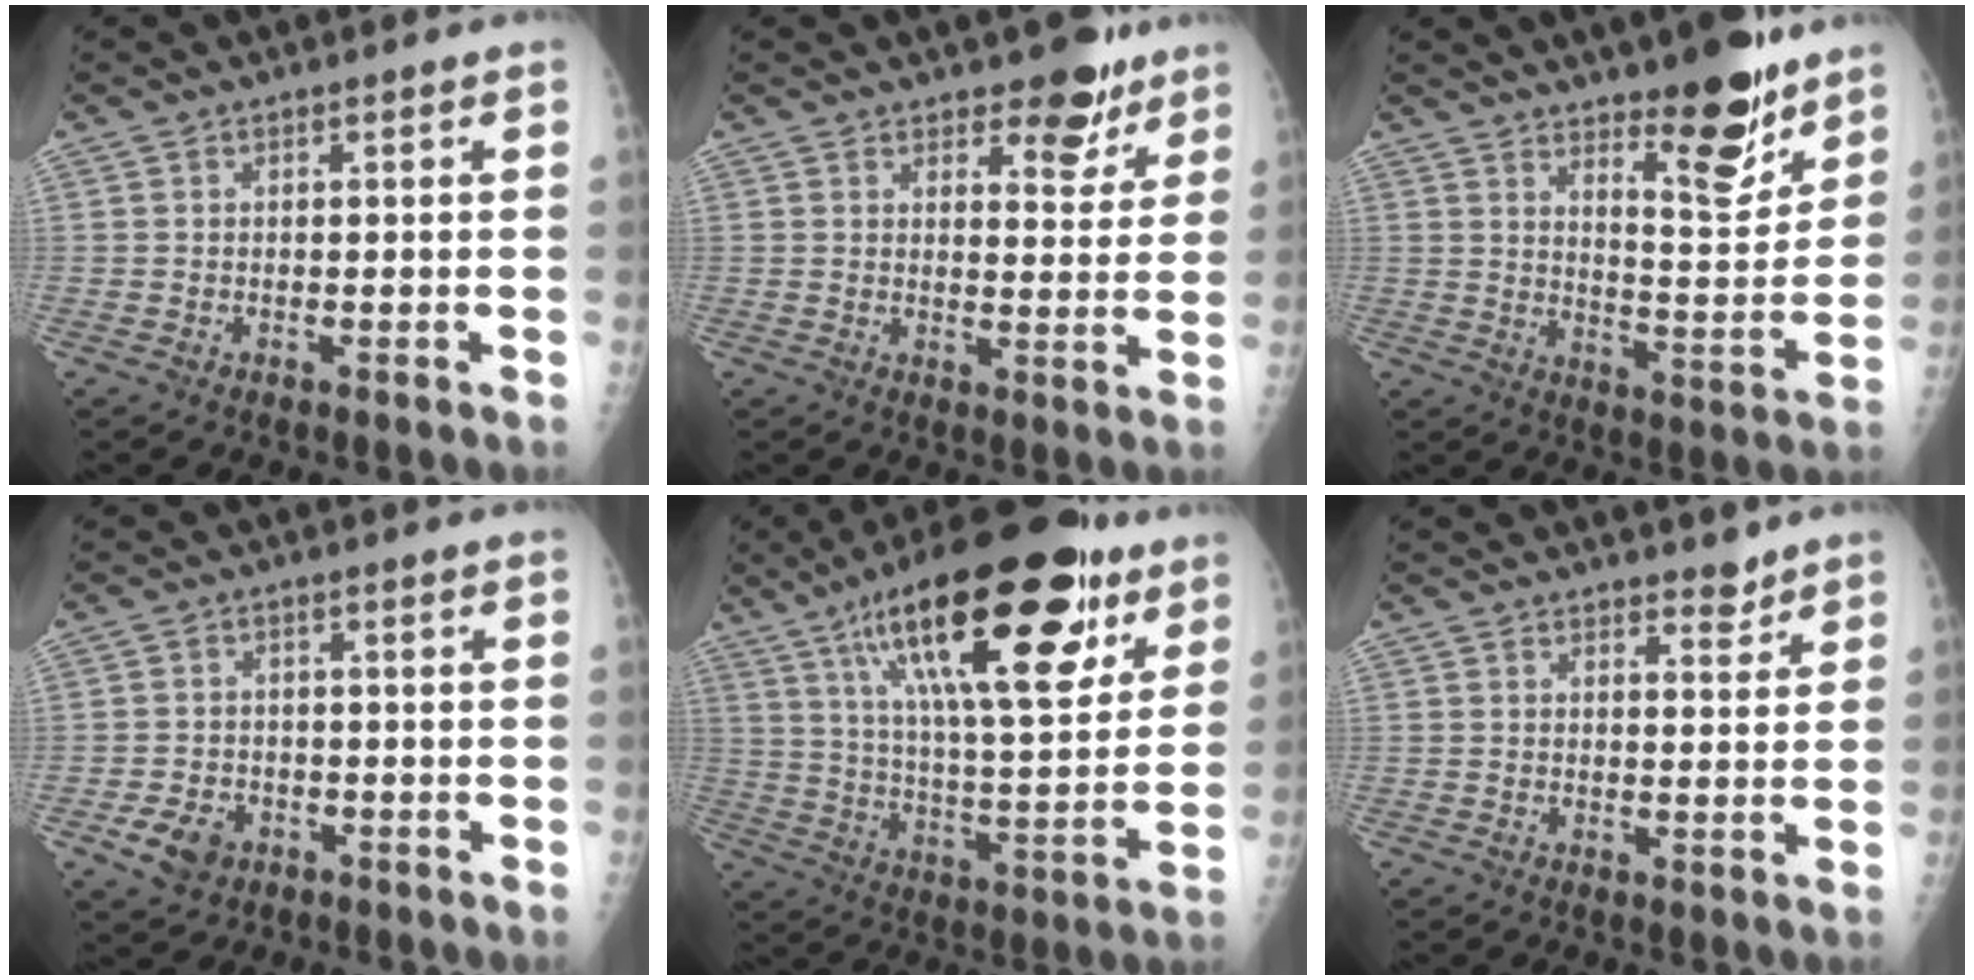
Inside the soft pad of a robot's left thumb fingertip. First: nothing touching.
{"total": 7.2, "force": [5.1, 3.5, 3.7], "torque": [-0.013, -0.031, 0.070]}
{"total": 13.5, "force": [9.3, 4.0, 9.0], "torque": [-0.096, -0.074, 0.146]}
{"total": 5.3, "force": [-2.5, 4.0, 2.5], "torque": [-0.038, 0.012, -0.037]}
{"total": 28.0, "force": [14.7, 9.2, 22.0], "torque": [-0.329, -0.032, 0.240]}
{"total": 2.8, "force": [2.3, 1.1, 1.1], "torque": [-0.001, -0.017, 0.032]}